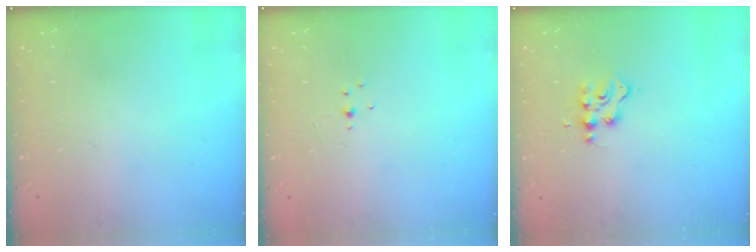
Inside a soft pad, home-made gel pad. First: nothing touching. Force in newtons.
{"total": 2.9, "press": 2.8, "slide": 0.9}
{"total": 3.0, "press": 3.0, "slide": 0.3}